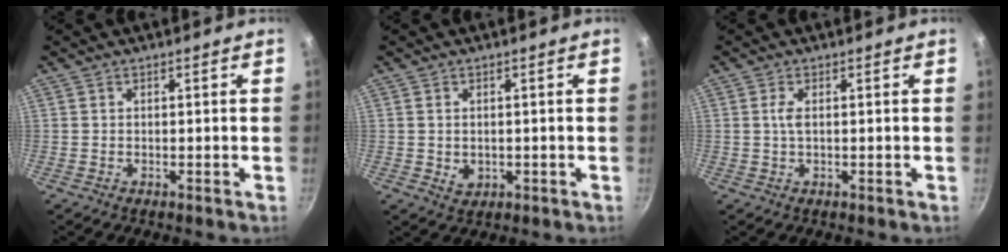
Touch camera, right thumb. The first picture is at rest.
{"total": 2.7, "force": [0.0, 2.2, 1.5], "torque": [-0.024, -0.003, 0.007]}
{"total": 1.9, "force": [0.3, 0.7, 1.7], "torque": [-0.040, 0.002, 0.006]}